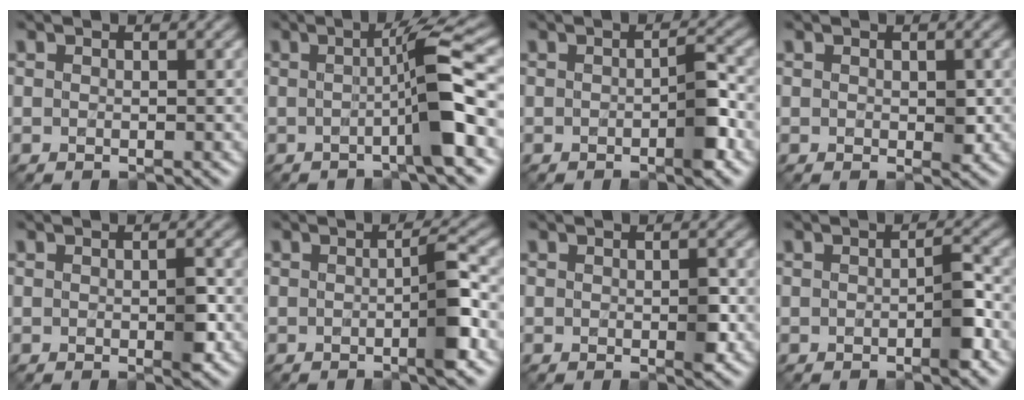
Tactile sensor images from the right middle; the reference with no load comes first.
{"total": 6.1, "force": [-0.8, 0.6, 6.0], "torque": [-0.087, 0.008, -0.024]}
{"total": 2.8, "force": [-0.9, 0.5, 2.6], "torque": [-0.039, 0.002, -0.016]}
{"total": 1.3, "force": [0.0, 0.7, 1.1], "torque": [-0.011, -0.003, 0.002]}
{"total": 1.9, "force": [-0.4, 0.5, 1.8], "torque": [-0.026, -0.002, -0.007]}
{"total": 3.4, "force": [-0.7, 0.4, 3.3], "torque": [-0.050, 0.003, -0.017]}
{"total": 1.7, "force": [-0.4, 0.6, 1.6], "torque": [-0.023, -0.001, -0.005]}
{"total": 2.3, "force": [-0.9, 0.5, 2.1], "torque": [-0.031, 0.002, -0.014]}